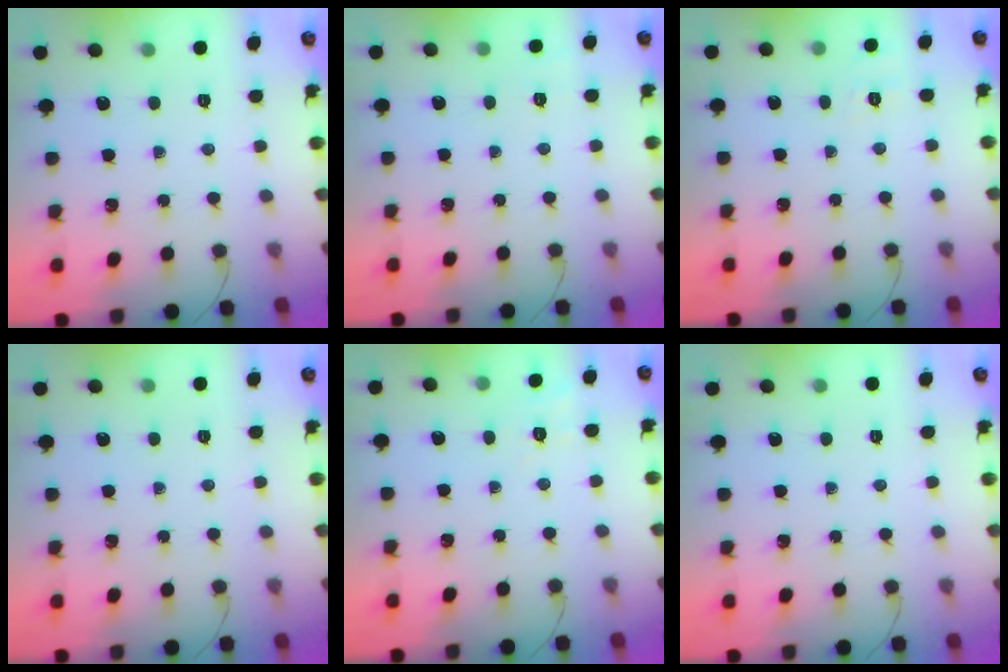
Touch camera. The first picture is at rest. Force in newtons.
{"total": 6.1, "press": 5.8, "slide": 1.8}
{"total": 6.2, "press": 6.0, "slide": 1.8}
{"total": 0.0}
{"total": 1.7, "press": 0.1, "slide": 1.7}
{"total": 0.0}